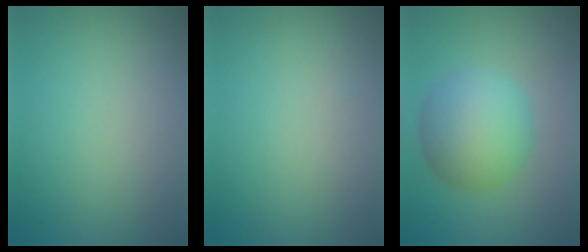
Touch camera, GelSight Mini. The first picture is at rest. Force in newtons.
{"total": 0.0}
{"total": 6.2, "press": 6.2, "slide": 0.0}